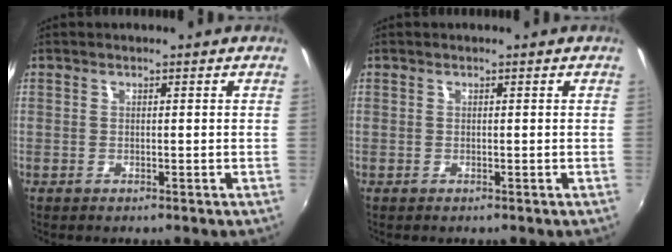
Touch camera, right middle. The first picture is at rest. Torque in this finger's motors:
{"motor_torque": [0.01, 0.05, 0.04, 0.00]}